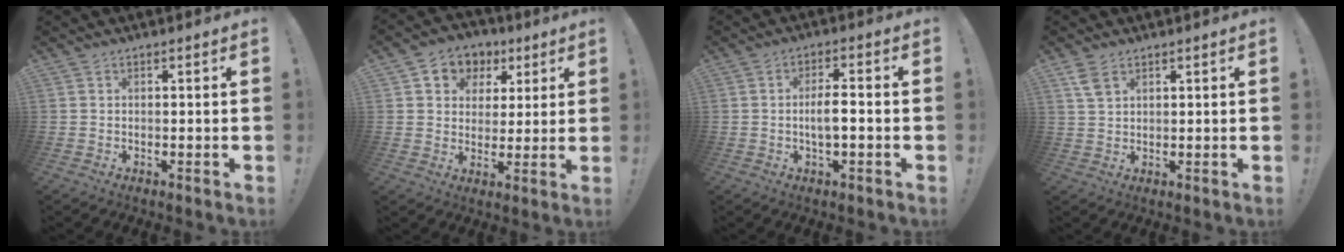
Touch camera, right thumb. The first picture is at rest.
{"total": 7.9, "force": [2.9, 7.0, 1.9], "torque": [-0.029, -0.015, 0.059]}
{"total": 5.4, "force": [-1.3, 1.4, 5.1], "torque": [-0.103, 0.009, -0.023]}
{"total": 4.4, "force": [2.6, 2.4, 2.7], "torque": [-0.048, -0.007, 0.050]}